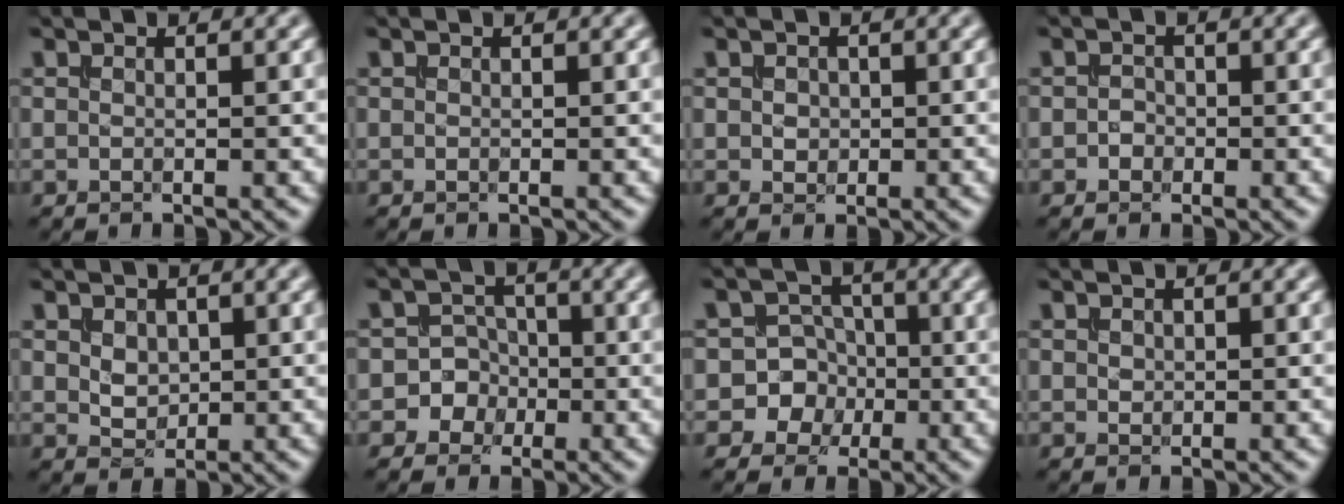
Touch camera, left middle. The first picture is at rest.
{"total": 0.0}
{"total": 1.0, "force": [0.0, 0.9, 0.5], "torque": [-0.011, -0.001, 0.002]}
{"total": 1.0, "force": [-0.4, 0.9, 0.2], "torque": [0.000, 0.001, -0.011]}
{"total": 1.8, "force": [0.4, 1.4, 1.1], "torque": [-0.025, -0.002, 0.008]}
{"total": 4.6, "force": [-1.7, 4.3, 0.3], "torque": [0.024, 0.012, -0.047]}
{"total": 6.5, "force": [-2.0, 6.2, 1.0], "torque": [-0.001, 0.019, -0.058]}
{"total": 0.5, "force": [0.2, 0.5, 0.2], "torque": [-0.006, -0.002, 0.004]}